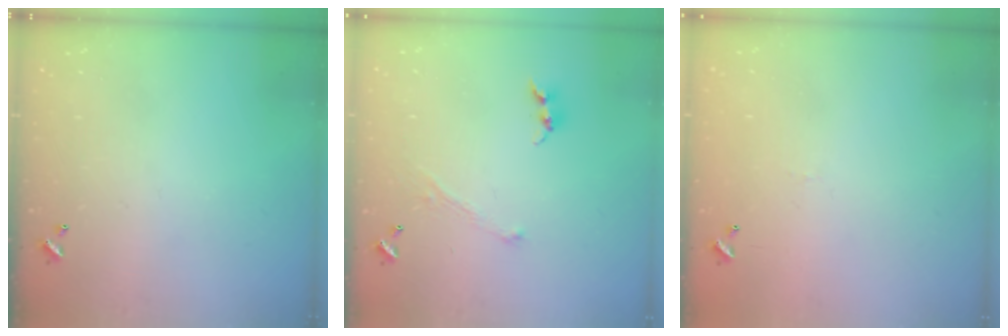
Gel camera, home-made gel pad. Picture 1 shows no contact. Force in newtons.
{"total": 1.3, "press": 1.2, "slide": 0.5}
{"total": 5.8, "press": 5.7, "slide": 0.8}